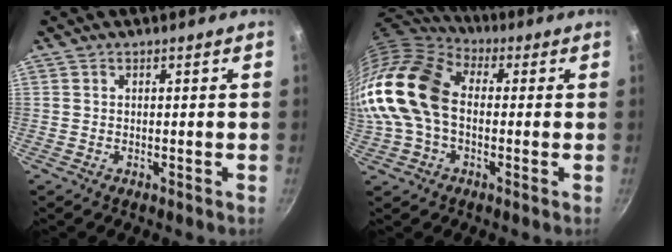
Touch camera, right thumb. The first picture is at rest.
{"total": 18.6, "force": [-0.3, 12.9, 13.4], "torque": [-0.260, 0.038, -0.018]}